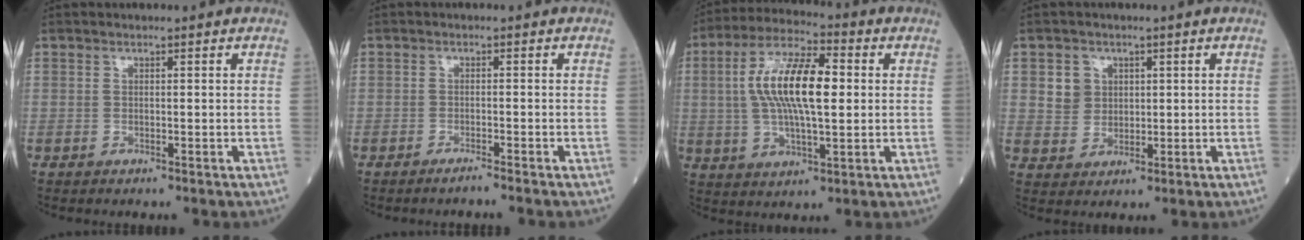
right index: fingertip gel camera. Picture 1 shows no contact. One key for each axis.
{"total": 1.6, "fx": -1.4, "fy": -0.4, "fz": 0.7, "tx": -0.011, "ty": 0.002, "tz": -0.025}
{"total": 13.3, "fx": 1.5, "fy": 3.7, "fz": 12.6, "tx": -0.248, "ty": 0.020, "tz": 0.024}
{"total": 4.0, "fx": 1.3, "fy": 3.7, "fz": 0.9, "tx": -0.017, "ty": 0.010, "tz": 0.027}